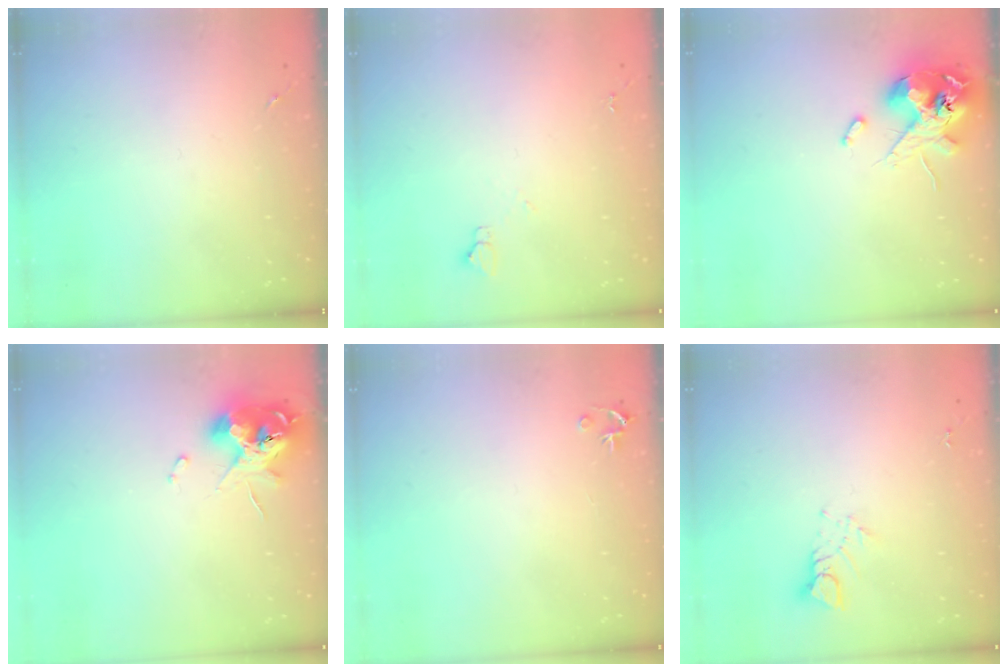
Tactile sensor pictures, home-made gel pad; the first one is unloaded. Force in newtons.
{"total": 3.5, "press": 3.5, "slide": 0.4}
{"total": 13.1, "press": 12.9, "slide": 2.2}
{"total": 11.3, "press": 11.2, "slide": 1.6}
{"total": 3.5, "press": 3.5, "slide": 0.4}
{"total": 3.8, "press": 3.7, "slide": 0.3}